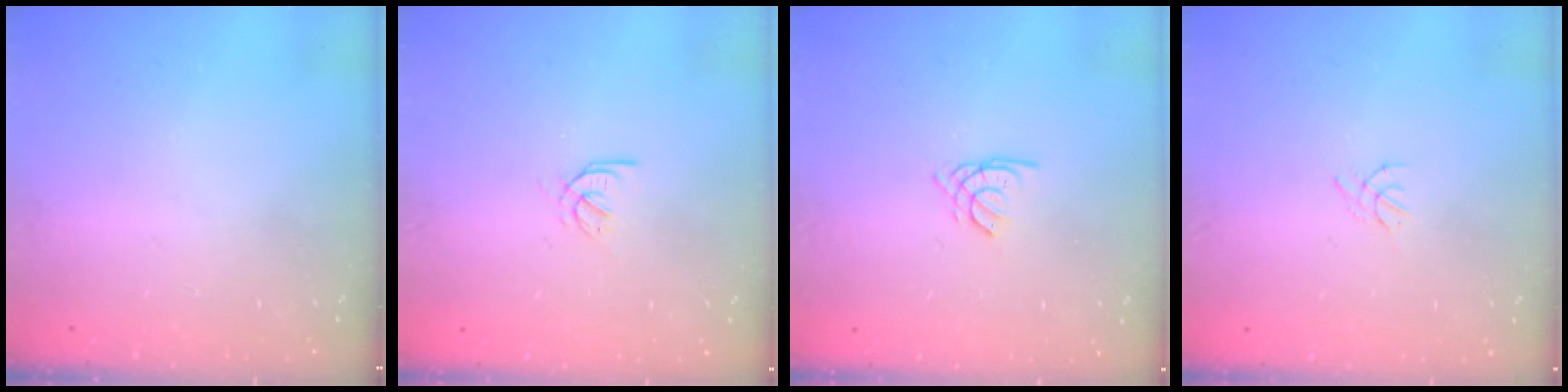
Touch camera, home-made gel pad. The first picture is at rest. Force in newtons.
{"total": 2.6, "press": 2.5, "slide": 0.6}
{"total": 1.7, "press": 1.7, "slide": 0.4}
{"total": 0.8, "press": 0.7, "slide": 0.3}